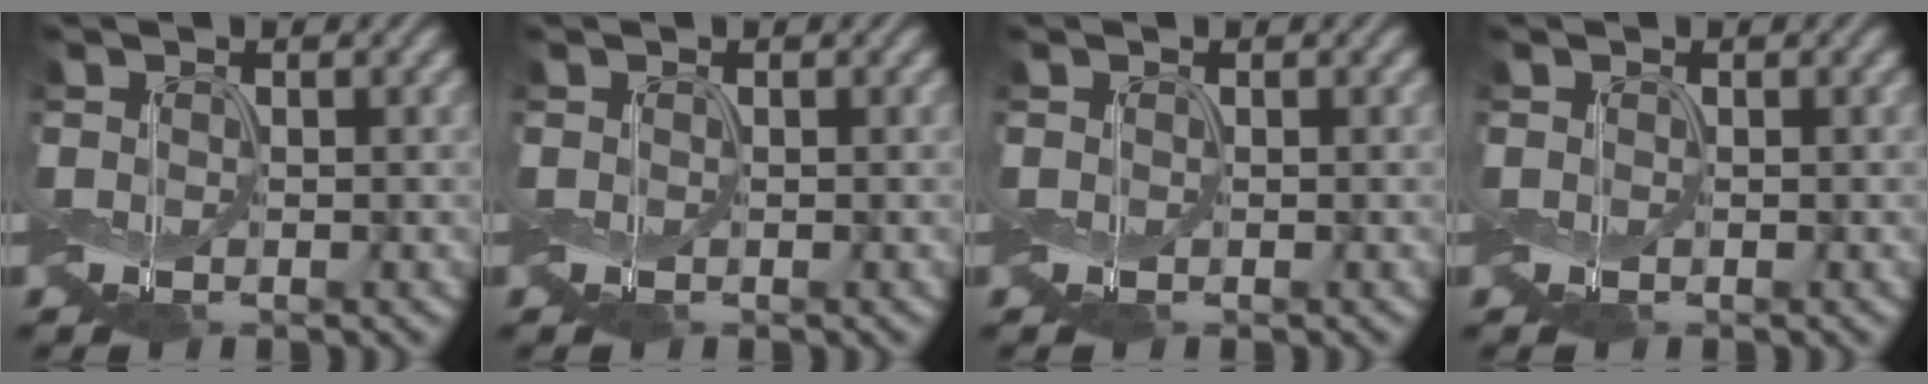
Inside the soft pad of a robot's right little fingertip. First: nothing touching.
{"total": 0.0}
{"total": 0.0}
{"total": 0.0}